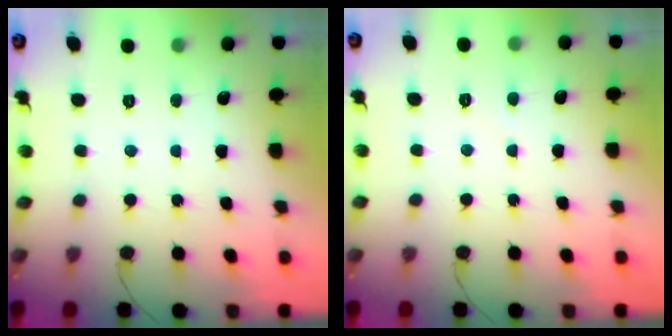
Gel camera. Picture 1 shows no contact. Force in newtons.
{"total": 2.9, "press": 2.9, "slide": 0.5}